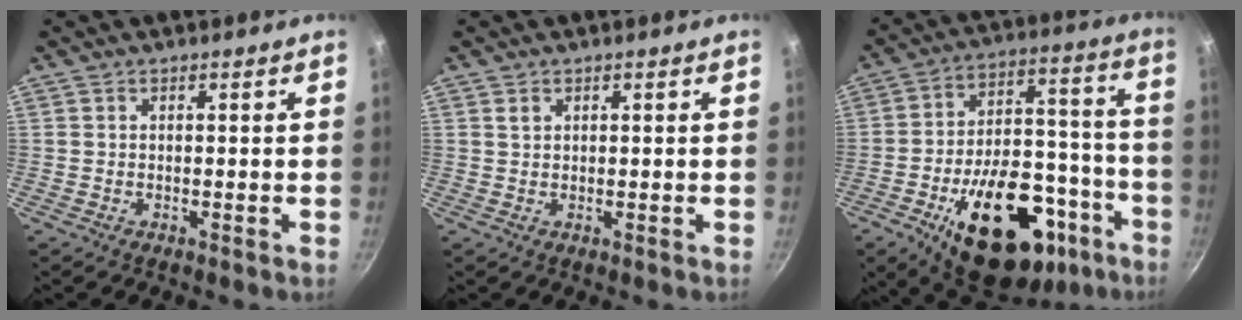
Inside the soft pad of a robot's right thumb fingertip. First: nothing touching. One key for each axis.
{"total": 1.1, "fx": 0.6, "fy": 0.8, "fz": 0.5, "tx": -0.006, "ty": -0.001, "tz": 0.010}
{"total": 30.2, "fx": -14.4, "fy": 16.6, "fz": 20.8, "tx": -0.253, "ty": 0.073, "tz": -0.191}